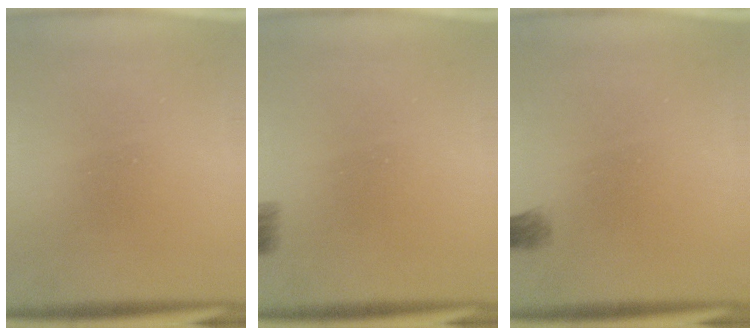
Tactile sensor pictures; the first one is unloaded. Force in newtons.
{"total": 2.1}
{"total": 1.1}